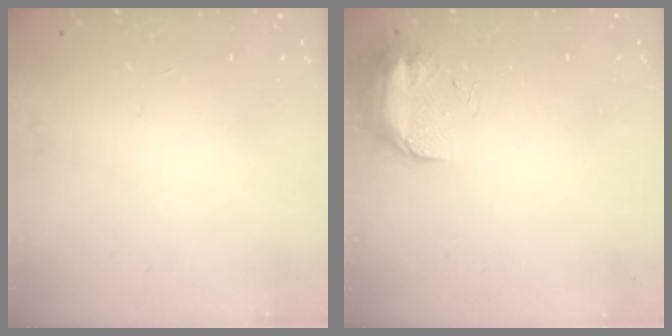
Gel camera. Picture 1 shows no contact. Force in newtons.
{"total": 8.7, "press": 8.7, "slide": 0.6}